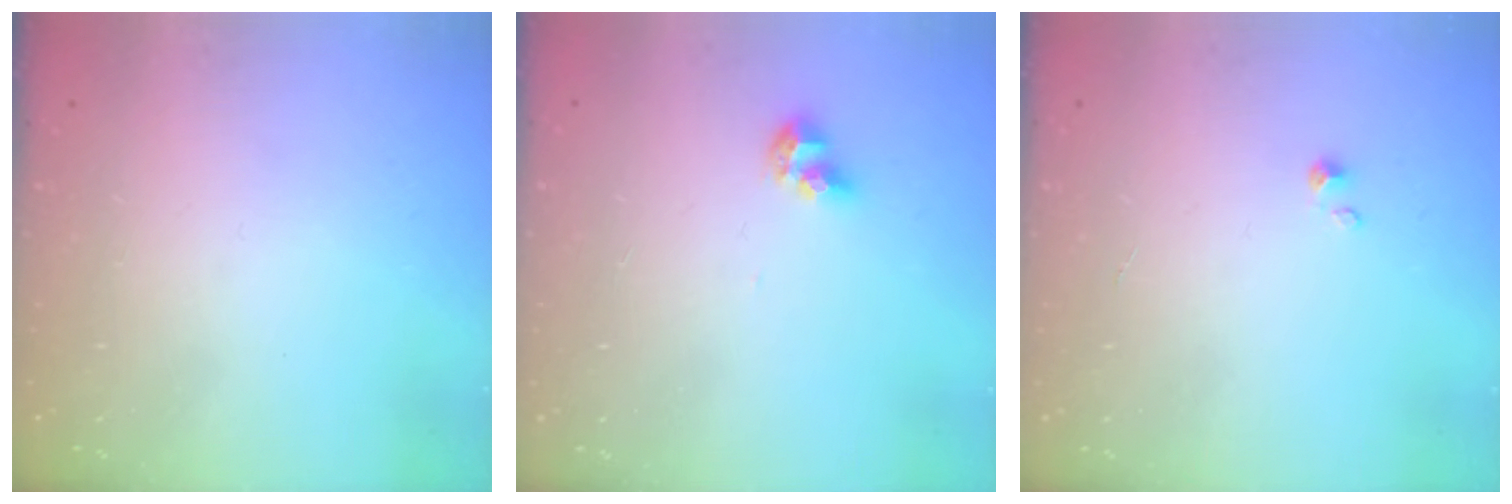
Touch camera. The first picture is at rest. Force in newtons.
{"total": 5.4, "press": 5.3, "slide": 1.1}
{"total": 0.7, "press": 0.7, "slide": 0.1}